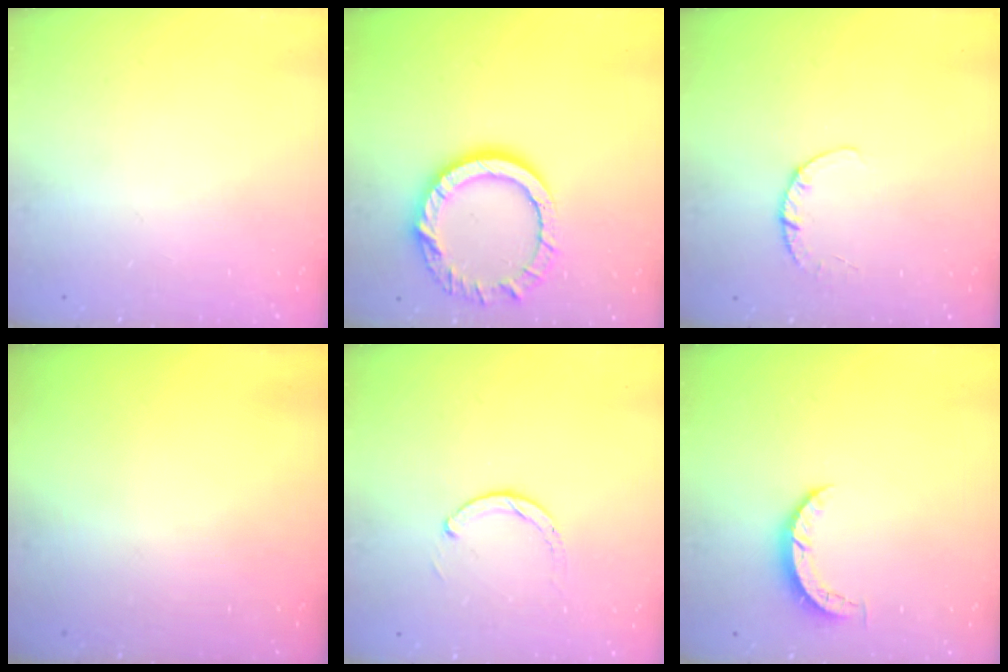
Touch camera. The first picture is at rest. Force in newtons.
{"total": 13.3, "press": 13.3, "slide": 1.3}
{"total": 2.7, "press": 2.7, "slide": 0.4}
{"total": 0.0}
{"total": 2.5, "press": 2.5, "slide": 0.3}
{"total": 3.3, "press": 3.3, "slide": 0.4}